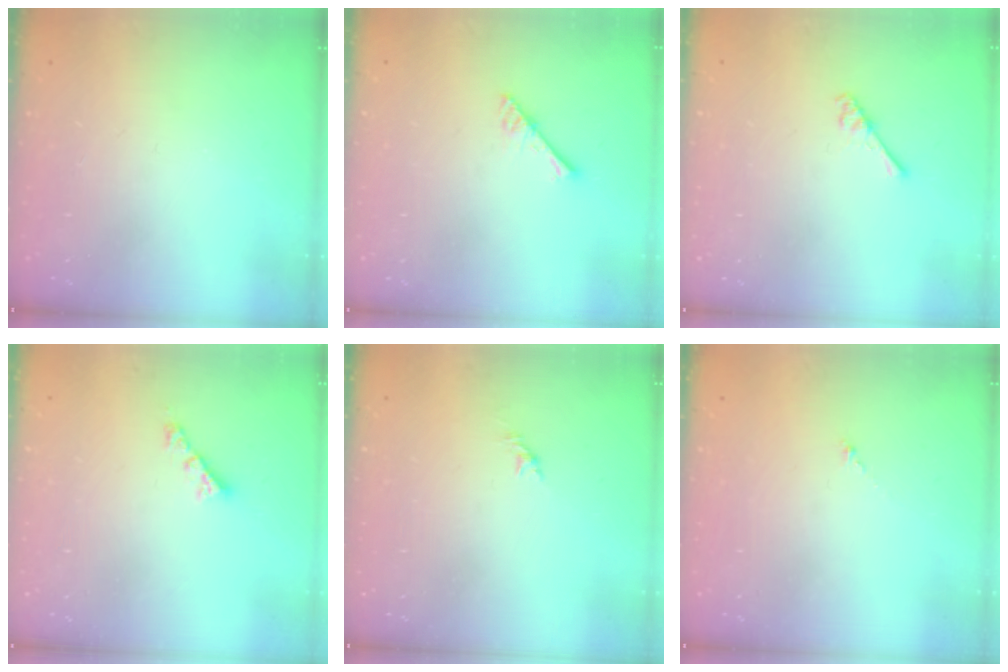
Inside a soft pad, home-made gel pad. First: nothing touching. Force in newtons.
{"total": 2.9, "press": 2.9, "slide": 0.2}
{"total": 2.9, "press": 2.9, "slide": 0.4}
{"total": 2.4, "press": 2.4, "slide": 0.3}
{"total": 0.0}
{"total": 0.0}